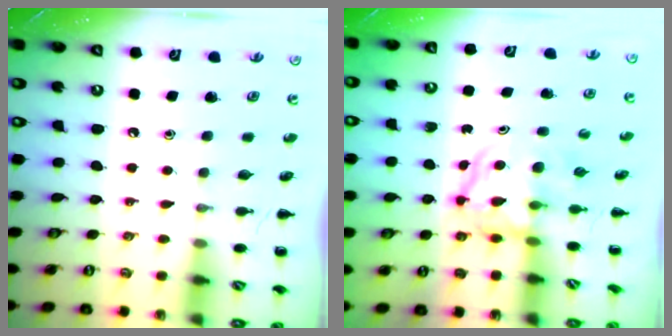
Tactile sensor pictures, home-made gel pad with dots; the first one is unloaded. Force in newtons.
{"total": 3.7, "press": 3.7, "slide": 0.4}